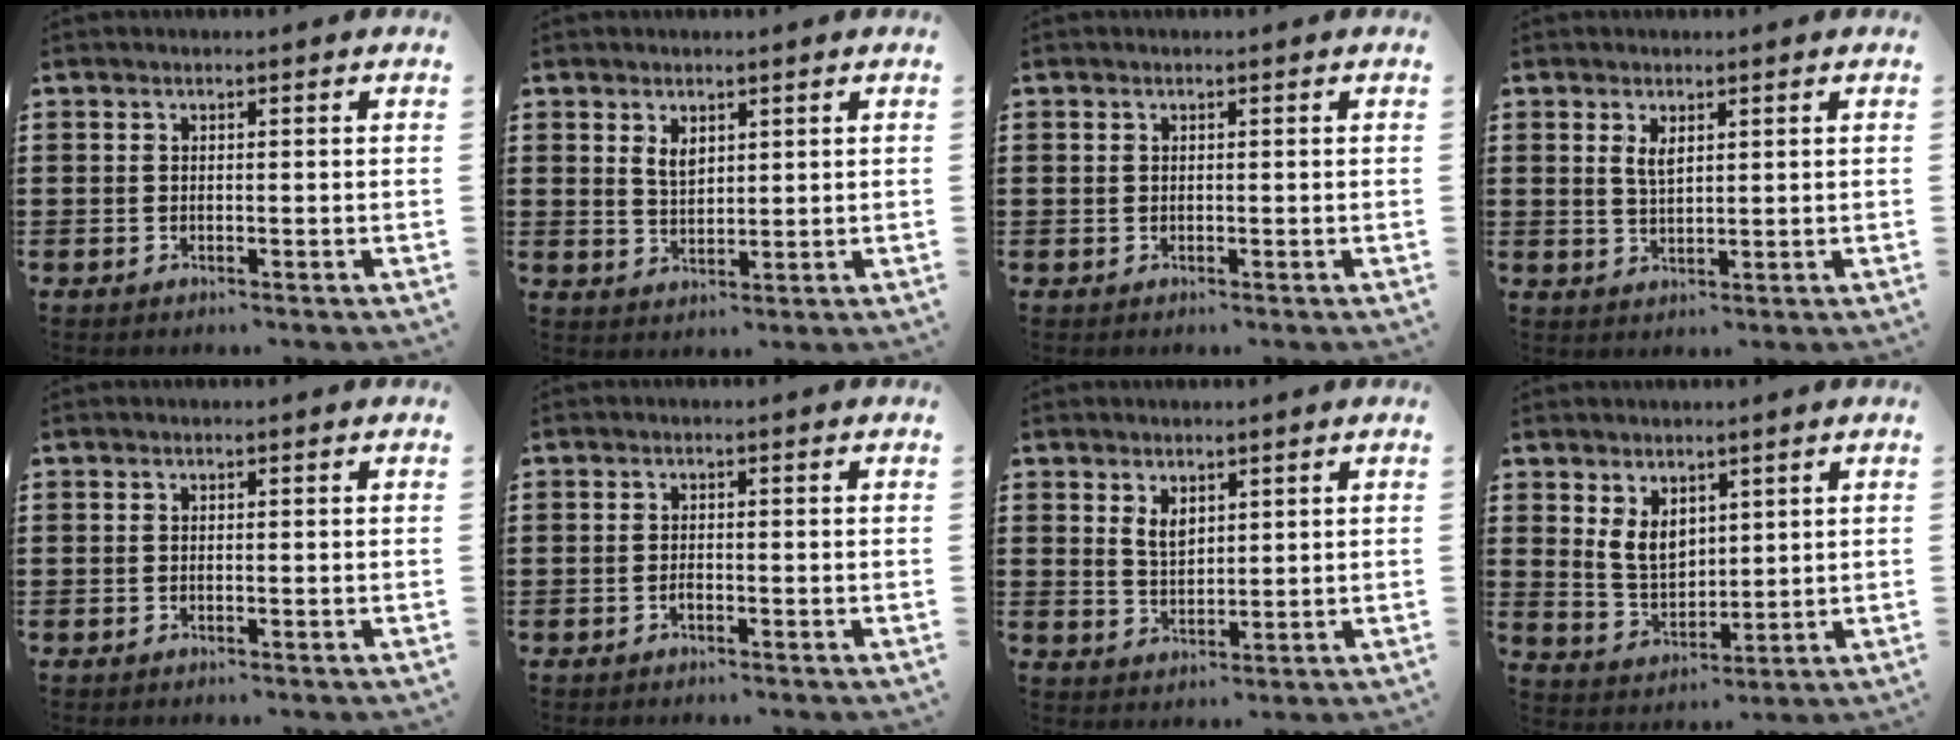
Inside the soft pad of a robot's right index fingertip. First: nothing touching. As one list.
[{"total": 2.8, "force": [1.6, 1.5, 1.6], "torque": [-0.027, 0.001, 0.028]}, {"total": 0.5, "force": [0.2, 0.5, 0.1], "torque": [-0.003, 0.004, 0.004]}, {"total": 2.3, "force": [1.2, 0.9, 1.8], "torque": [-0.038, 0.003, 0.020]}, {"total": 0.0}, {"total": 1.0, "force": [-0.7, 0.3, 0.7], "torque": [-0.015, -0.006, -0.011]}, {"total": 3.1, "force": [1.8, 1.8, 1.7], "torque": [-0.031, 0.001, 0.032]}, {"total": 5.5, "force": [2.7, 3.7, 3.1], "torque": [-0.073, 0.007, 0.051]}]